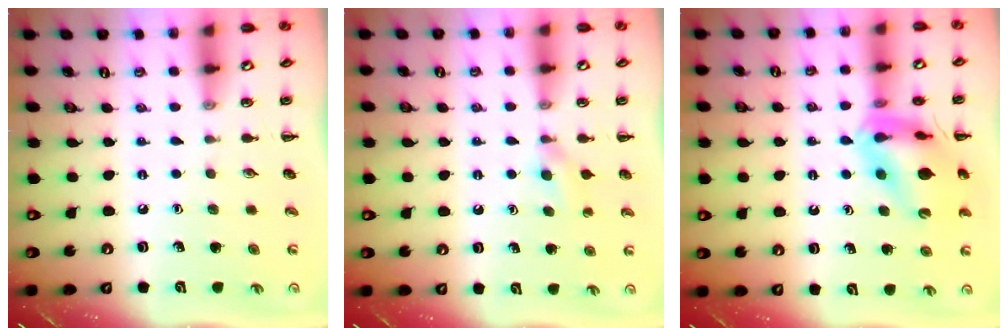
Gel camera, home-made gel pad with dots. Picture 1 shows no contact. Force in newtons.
{"total": 4.0, "press": 3.7, "slide": 1.5}
{"total": 15.1, "press": 14.9, "slide": 2.7}